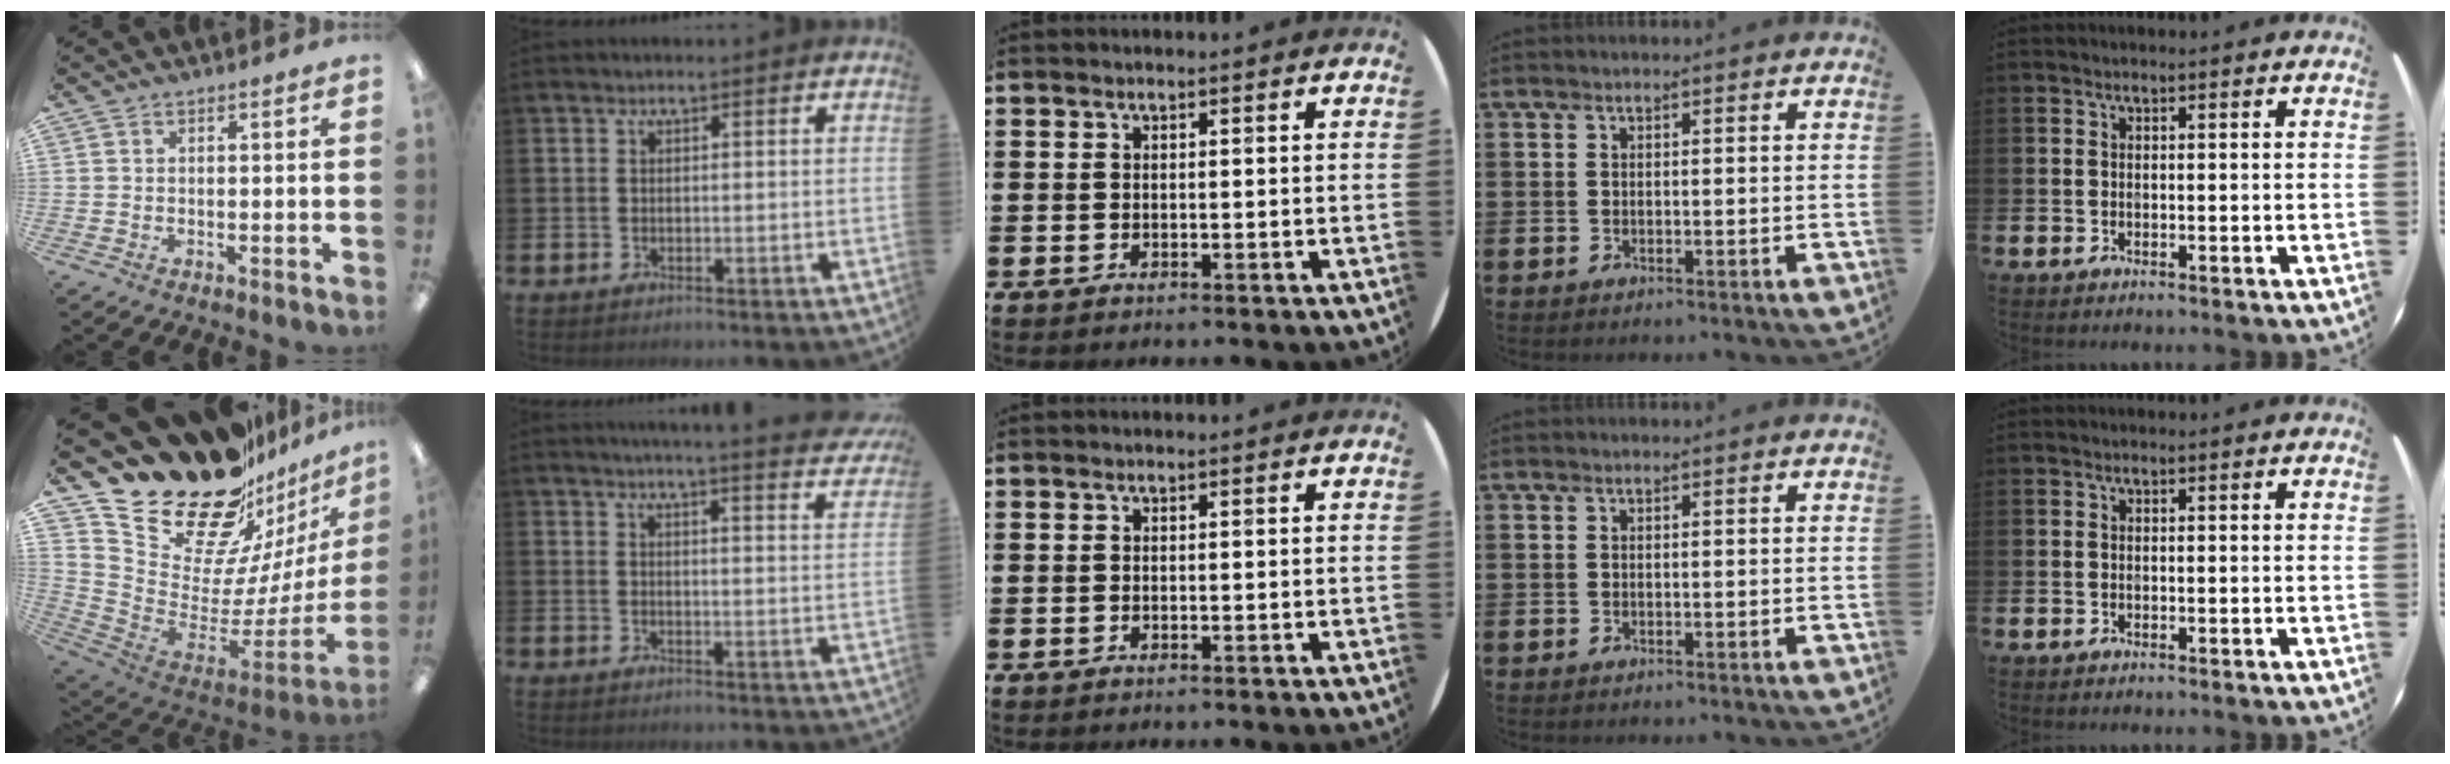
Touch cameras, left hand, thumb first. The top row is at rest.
{"thumb": {"total": 25.3, "force": [19.8, 12.1, 10.2], "torque": [-0.155, -0.165, 0.380]}, "index": {"total": 4.4, "force": [4.2, -0.5, 0.9], "torque": [-0.016, -0.032, 0.069]}}